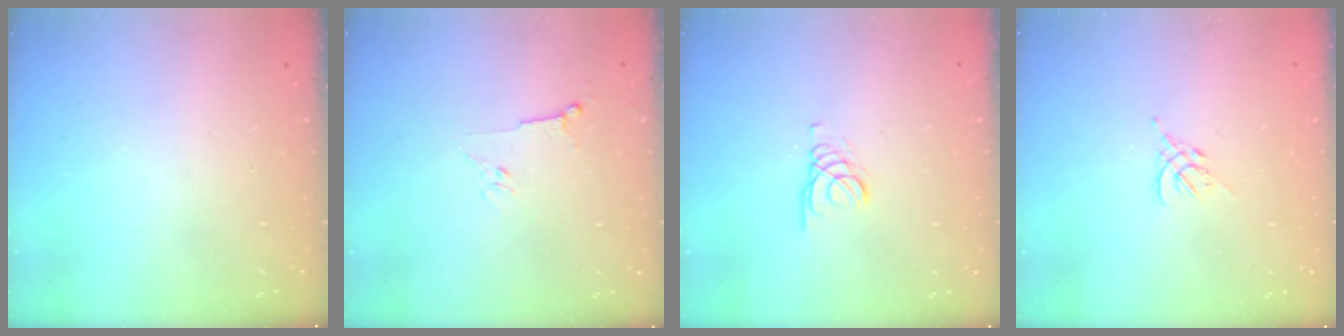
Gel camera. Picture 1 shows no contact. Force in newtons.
{"total": 3.0, "press": 2.9, "slide": 0.8}
{"total": 1.8, "press": 1.8, "slide": 0.2}
{"total": 1.2, "press": 1.1, "slide": 0.5}